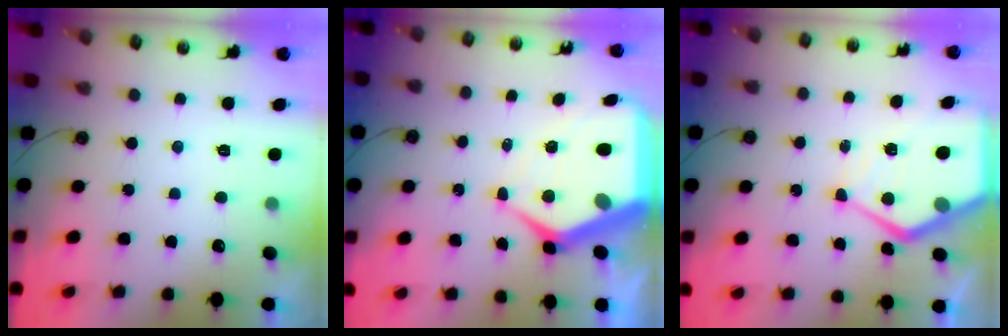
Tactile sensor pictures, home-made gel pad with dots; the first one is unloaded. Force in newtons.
{"total": 15.8, "press": 15.7, "slide": 1.7}
{"total": 11.0, "press": 11.0, "slide": 0.5}